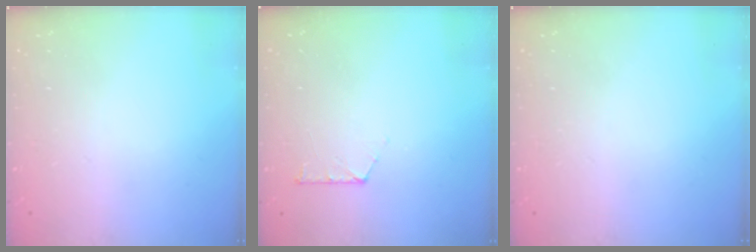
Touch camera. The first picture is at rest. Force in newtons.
{"total": 4.4, "press": 4.4, "slide": 0.5}
{"total": 0.0}